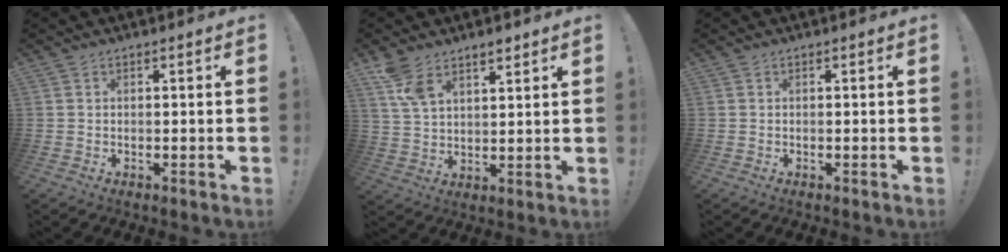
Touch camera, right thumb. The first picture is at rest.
{"total": 8.0, "force": [5.8, 3.8, 4.1], "torque": [-0.071, -0.026, 0.110]}
{"total": 0.0}